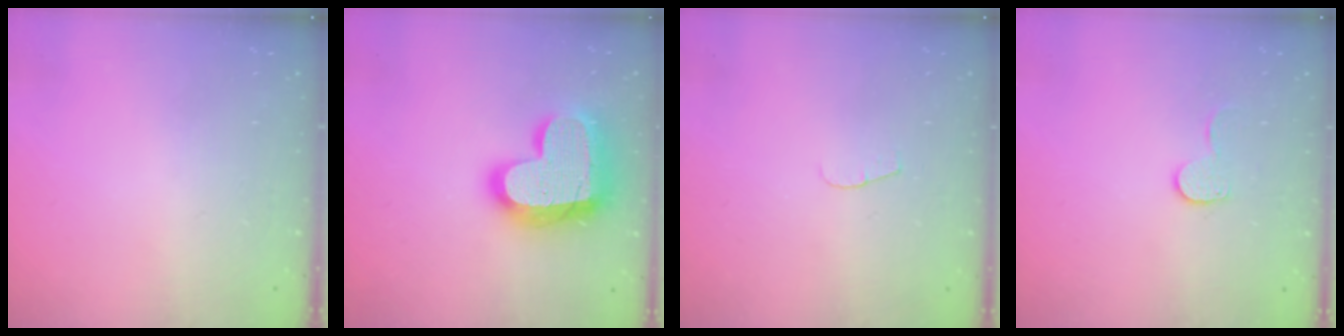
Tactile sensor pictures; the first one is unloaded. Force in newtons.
{"total": 22.1, "press": 22.0, "slide": 1.5}
{"total": 4.1, "press": 4.1, "slide": 0.4}
{"total": 6.8, "press": 6.7, "slide": 0.6}